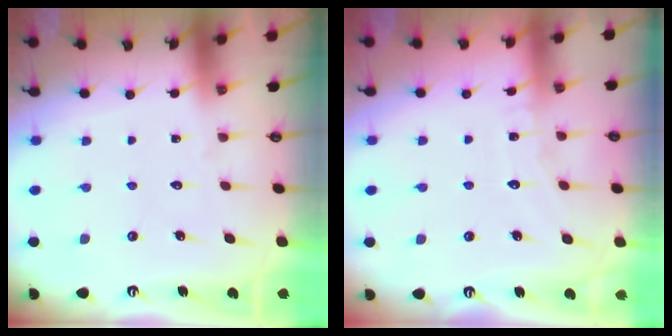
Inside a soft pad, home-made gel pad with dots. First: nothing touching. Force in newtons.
{"total": 5.5, "press": 5.5, "slide": 0.2}